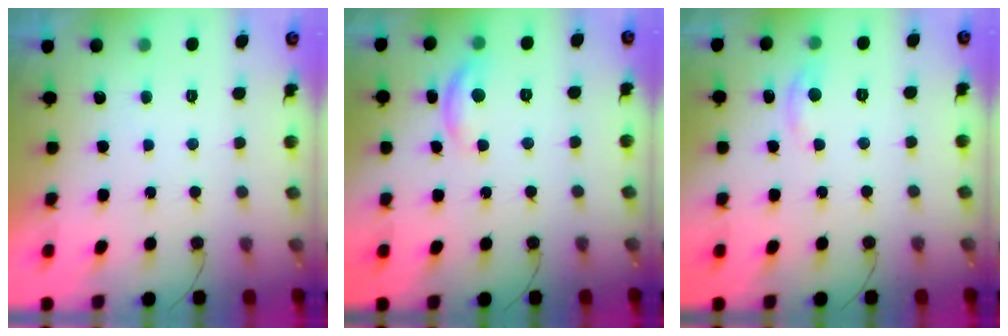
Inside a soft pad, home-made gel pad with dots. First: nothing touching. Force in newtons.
{"total": 8.7, "press": 8.7, "slide": 0.3}
{"total": 3.2, "press": 3.2, "slide": 0.4}